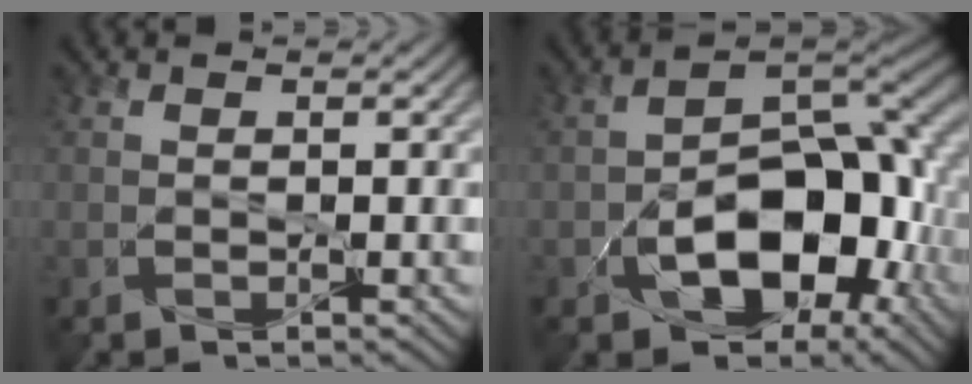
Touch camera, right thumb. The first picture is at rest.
{"total": 11.5, "force": [-4.4, 6.6, 8.3], "torque": [-0.124, -0.021, -0.067]}